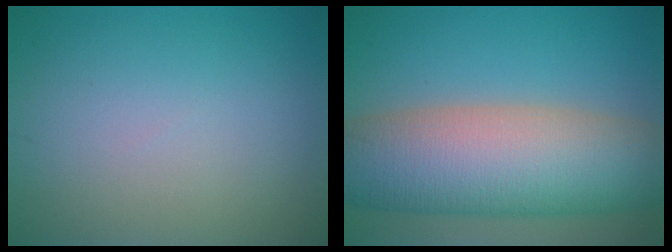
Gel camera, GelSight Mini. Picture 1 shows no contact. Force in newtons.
{"total": 12.8, "press": 12.8, "slide": 0.5}